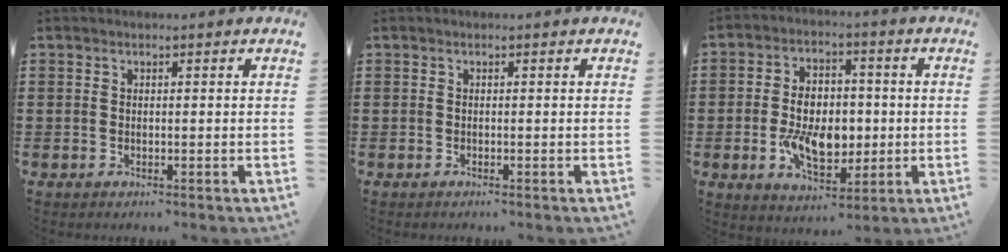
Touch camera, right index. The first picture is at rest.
{"total": 0.0}
{"total": 9.2, "force": [-1.1, 5.7, 7.2], "torque": [-0.136, 0.003, -0.024]}